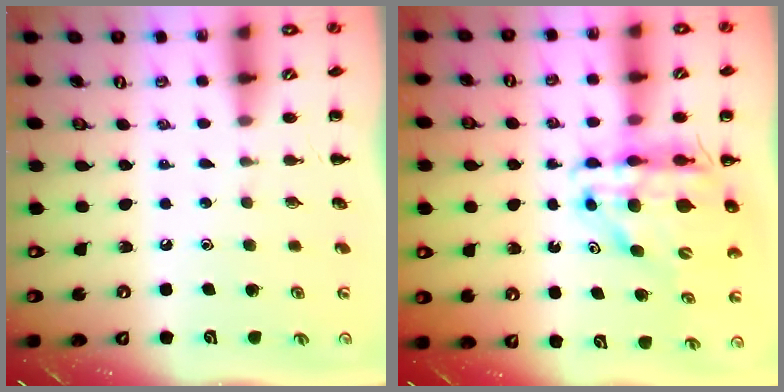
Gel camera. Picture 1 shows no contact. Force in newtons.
{"total": 11.7, "press": 11.2, "slide": 3.5}